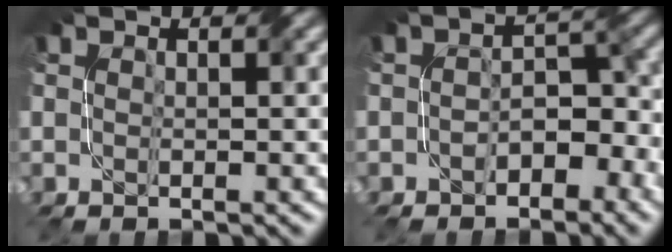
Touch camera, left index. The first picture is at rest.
{"total": 3.6, "force": [-1.5, 2.3, 2.4], "torque": [-0.023, 0.009, -0.022]}